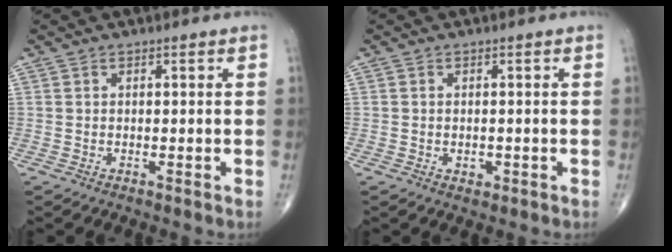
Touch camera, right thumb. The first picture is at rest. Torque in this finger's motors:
{"motor_torque": [-0.26, 0.24, -0.15, -0.11, -0.05]}